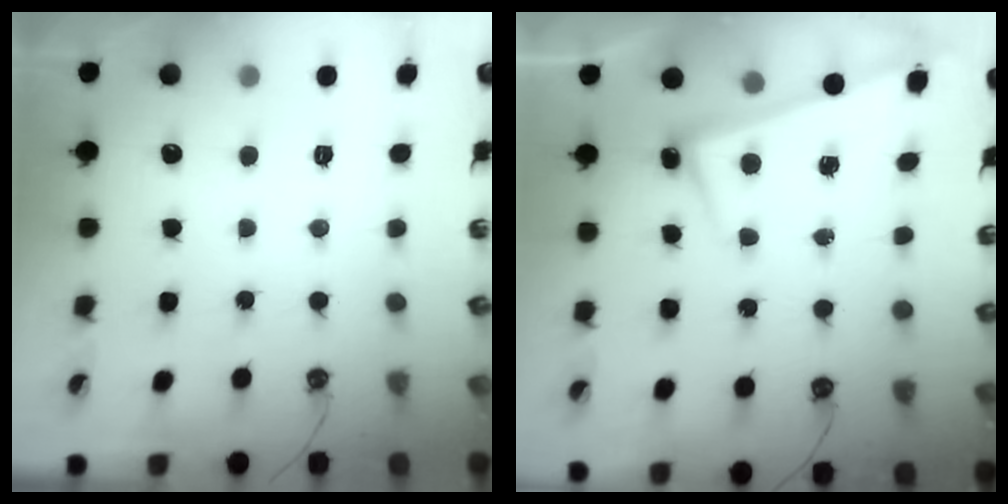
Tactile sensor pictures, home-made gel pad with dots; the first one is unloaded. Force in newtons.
{"total": 2.6, "press": 2.5, "slide": 0.7}